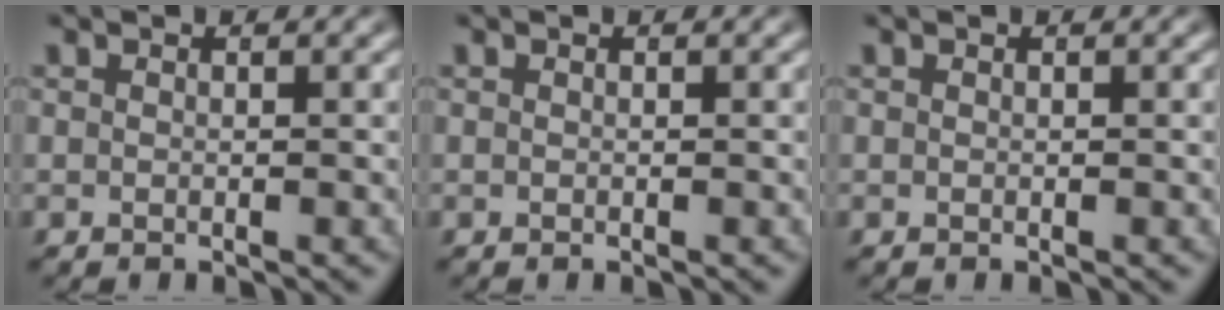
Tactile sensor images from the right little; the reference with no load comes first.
{"total": 0.0}
{"total": 0.0}